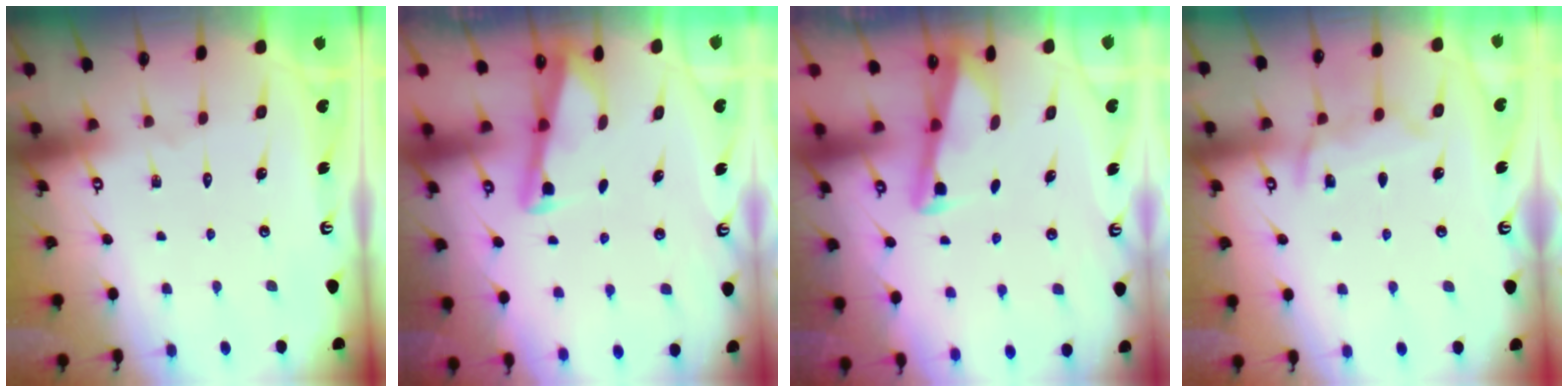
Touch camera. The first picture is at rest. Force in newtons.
{"total": 2.9, "press": 2.9, "slide": 0.3}
{"total": 3.0, "press": 3.0, "slide": 0.3}
{"total": 9.0, "press": 9.0, "slide": 1.1}